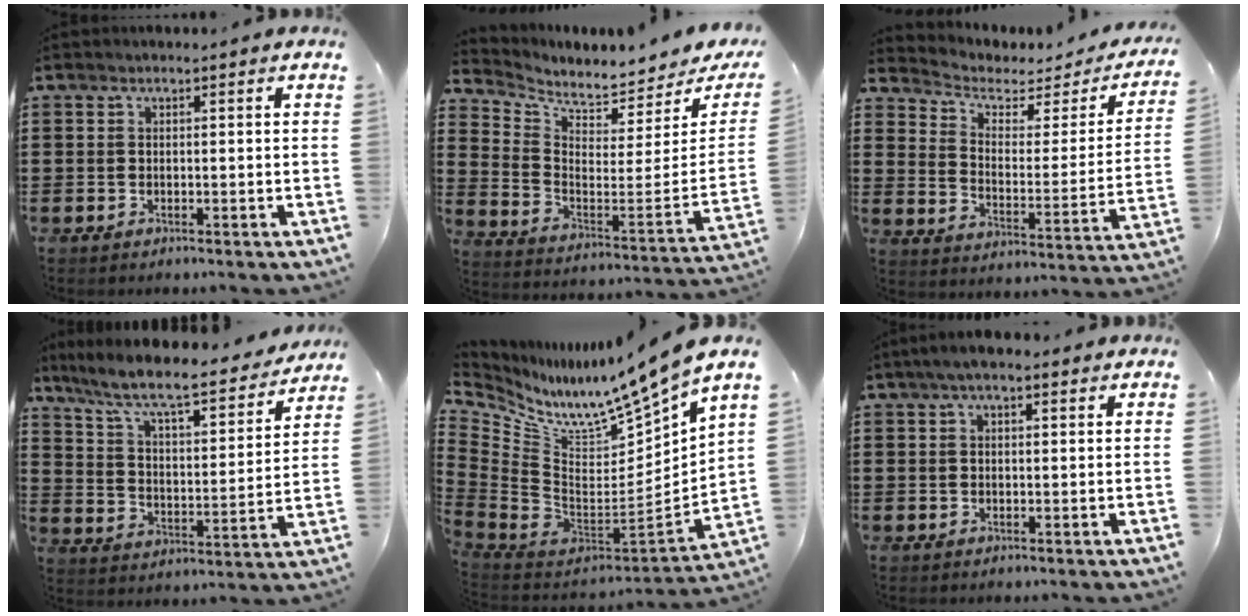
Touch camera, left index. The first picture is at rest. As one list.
[{"total": 4.6, "force": [4.4, 0.1, 1.3], "torque": [-0.056, -0.055, 0.073]}, {"total": 3.2, "force": [2.2, 1.8, 1.4], "torque": [-0.047, -0.015, 0.031]}, {"total": 8.3, "force": [7.0, 0.6, 4.5], "torque": [-0.115, -0.050, 0.113]}, {"total": 10.2, "force": [8.4, 0.8, 5.6], "torque": [-0.108, -0.088, 0.125]}, {"total": 3.2, "force": [2.0, 1.2, 2.2], "torque": [-0.047, 0.009, 0.036]}]